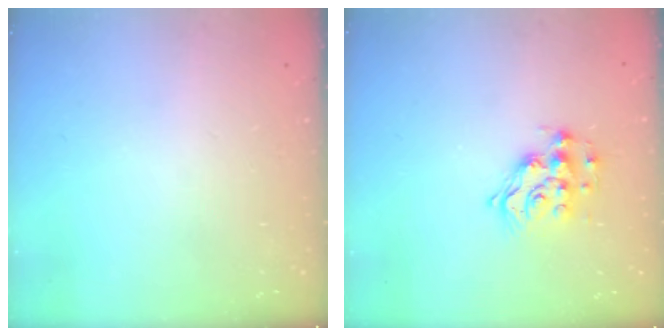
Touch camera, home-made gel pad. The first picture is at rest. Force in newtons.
{"total": 12.3, "press": 12.3, "slide": 0.9}